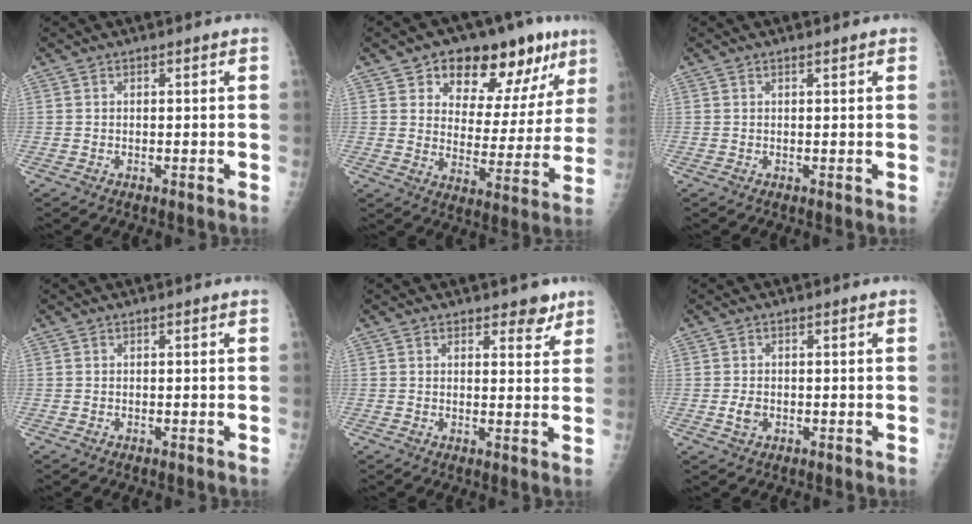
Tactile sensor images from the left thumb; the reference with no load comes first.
{"total": 18.7, "force": [11.0, 9.8, 11.5], "torque": [-0.095, -0.038, 0.159]}
{"total": 0.7, "force": [0.5, 0.2, 0.4], "torque": [-0.005, -0.002, 0.007]}
{"total": 0.0}
{"total": 3.8, "force": [2.8, 2.0, 1.6], "torque": [0.005, -0.016, 0.035]}
{"total": 2.2, "force": [-0.4, 1.6, 1.4], "torque": [-0.023, 0.000, -0.007]}